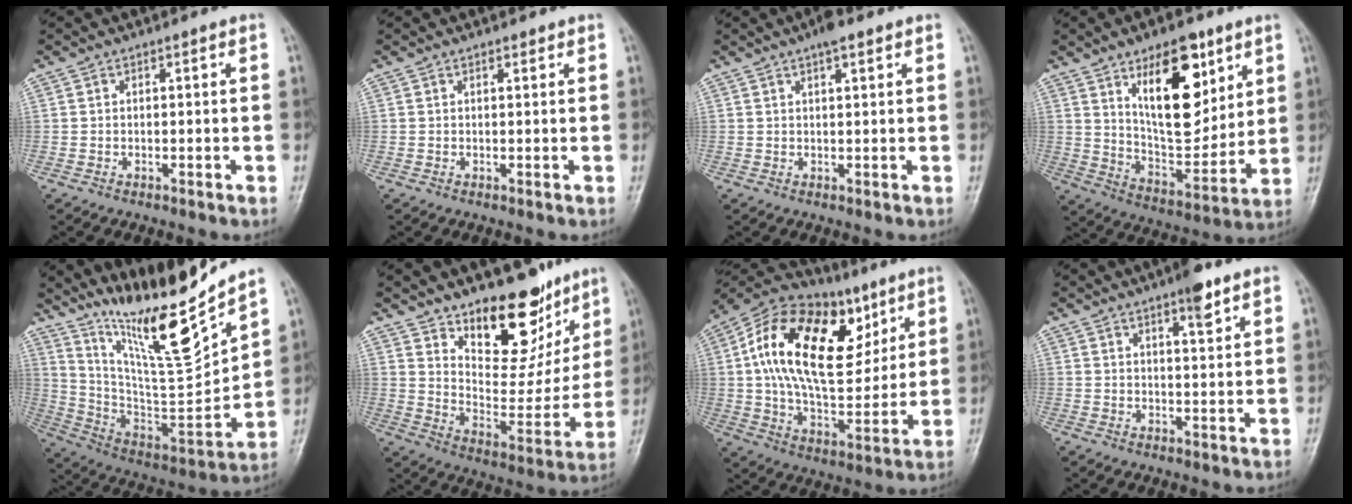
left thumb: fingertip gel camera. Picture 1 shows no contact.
{"total": 0.6, "force": [0.5, 0.4, 0.2], "torque": [-0.001, -0.002, 0.004]}
{"total": 3.5, "force": [2.1, 1.2, 2.5], "torque": [-0.033, 0.001, 0.030]}
{"total": 17.7, "force": [8.3, 8.5, 13.1], "torque": [-0.153, -0.052, 0.147]}
{"total": 19.7, "force": [16.0, 1.7, 11.5], "torque": [-0.158, -0.104, 0.293]}
{"total": 18.8, "force": [12.8, 9.3, 10.1], "torque": [-0.079, -0.092, 0.199]}
{"total": 25.7, "force": [8.3, 14.4, 19.6], "torque": [-0.312, -0.008, 0.135]}
{"total": 5.0, "force": [3.2, 1.1, 3.6], "torque": [-0.047, -0.016, 0.045]}